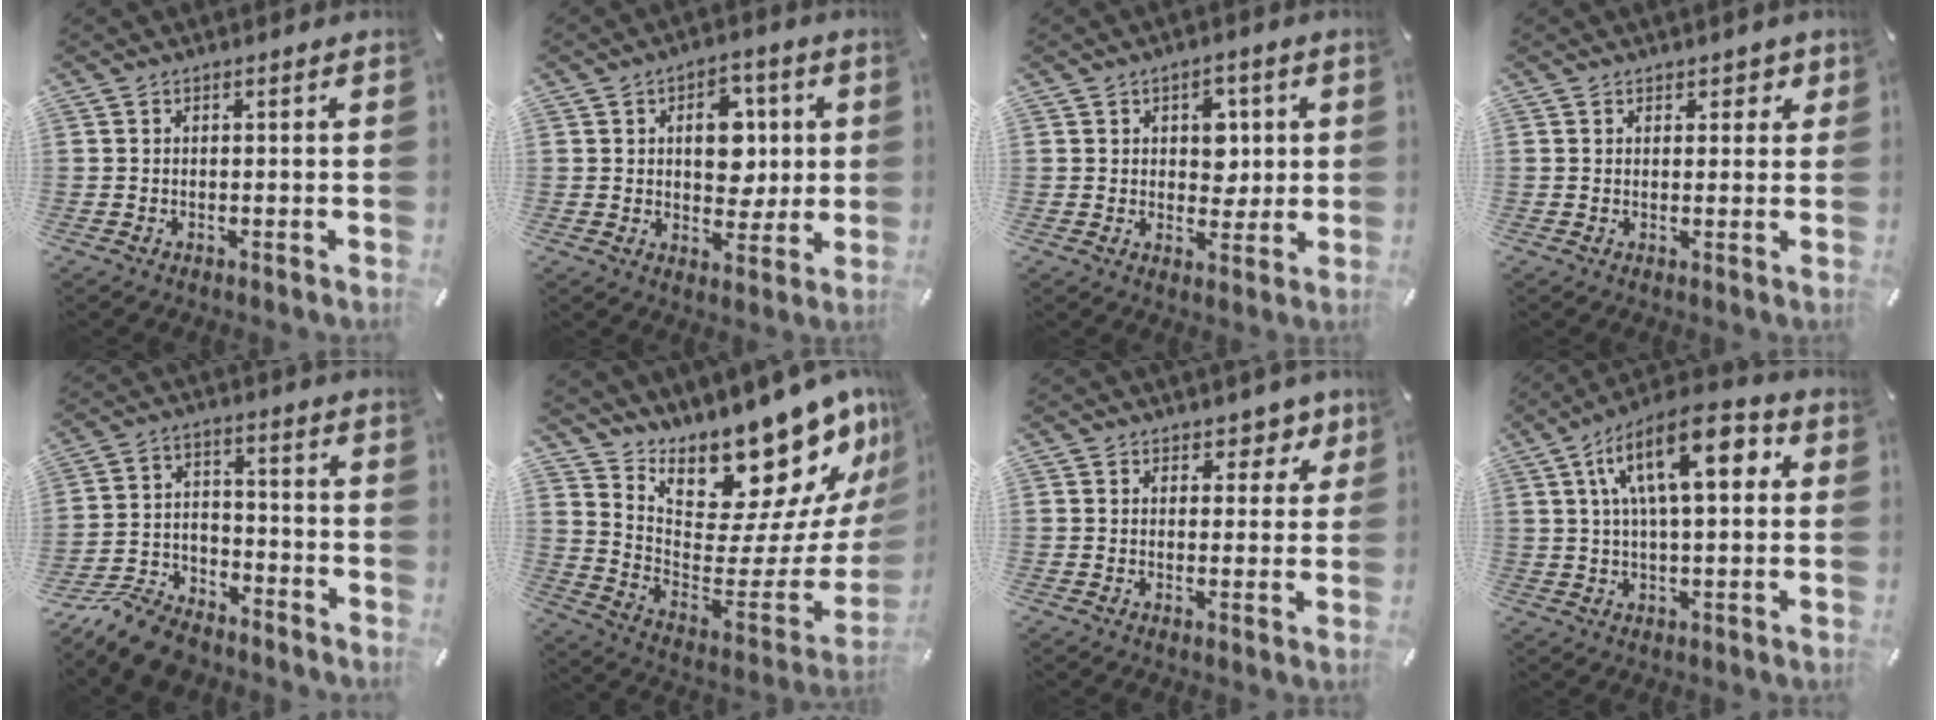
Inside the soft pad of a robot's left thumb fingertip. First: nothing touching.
{"total": 10.0, "force": [2.0, 7.3, 6.6], "torque": [-0.077, -0.003, 0.027]}
{"total": 6.3, "force": [1.5, 4.9, 3.6], "torque": [-0.036, -0.006, 0.016]}
{"total": 2.1, "force": [1.1, 1.6, 0.7], "torque": [0.007, -0.003, 0.012]}
{"total": 11.7, "force": [-9.7, 4.6, 4.7], "torque": [-0.083, 0.054, -0.186]}
{"total": 17.9, "force": [16.5, 4.9, 4.9], "torque": [-0.046, -0.168, 0.269]}
{"total": 5.1, "force": [3.5, 3.5, 1.3], "torque": [0.008, -0.026, 0.054]}
{"total": 15.8, "force": [5.3, 6.4, 13.4], "torque": [-0.222, -0.007, 0.085]}